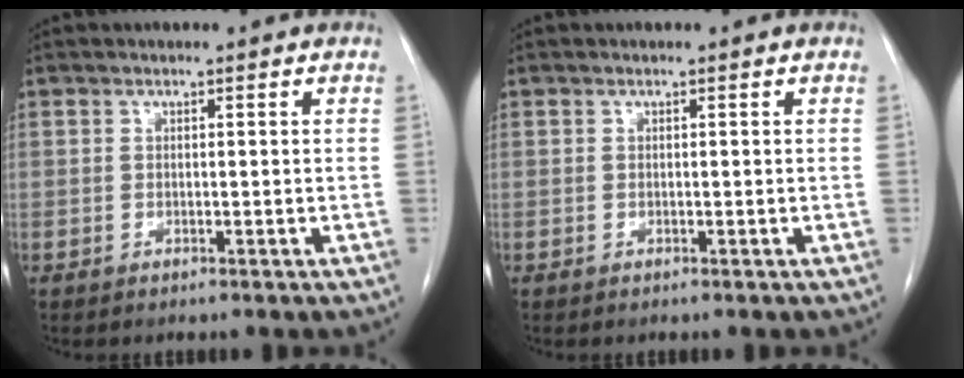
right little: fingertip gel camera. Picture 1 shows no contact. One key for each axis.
{"total": 0.0}